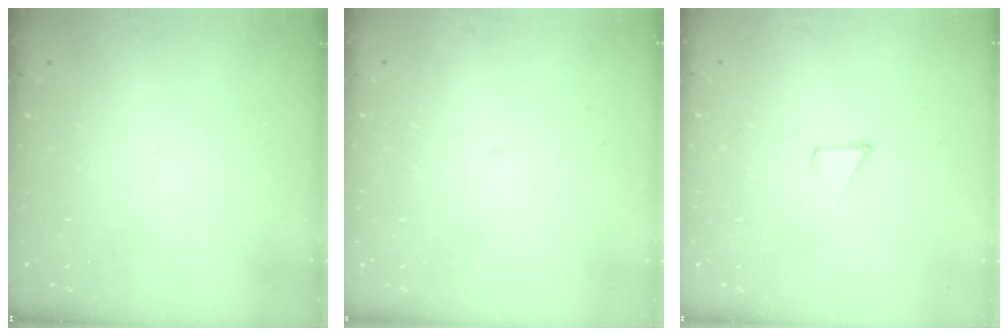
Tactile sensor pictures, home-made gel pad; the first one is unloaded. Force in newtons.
{"total": 3.0, "press": 3.0, "slide": 0.2}
{"total": 2.3, "press": 2.3, "slide": 0.2}